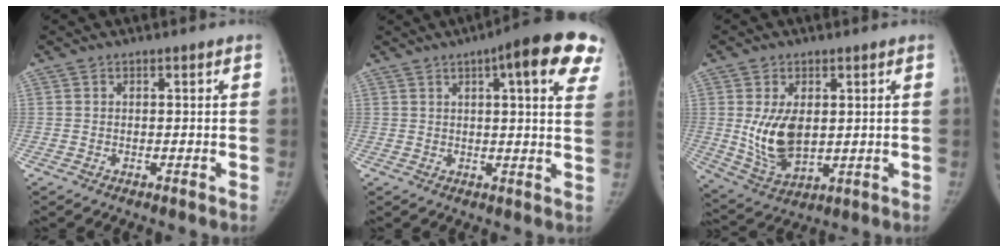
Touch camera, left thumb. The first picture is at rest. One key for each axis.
{"total": 16.4, "fx": 8.1, "fy": 3.7, "fz": 13.7, "tx": -0.163, "ty": -0.011, "tz": 0.090}
{"total": 10.7, "fx": 1.1, "fy": 6.4, "fz": 8.5, "tx": -0.148, "ty": -0.017, "tz": 0.038}